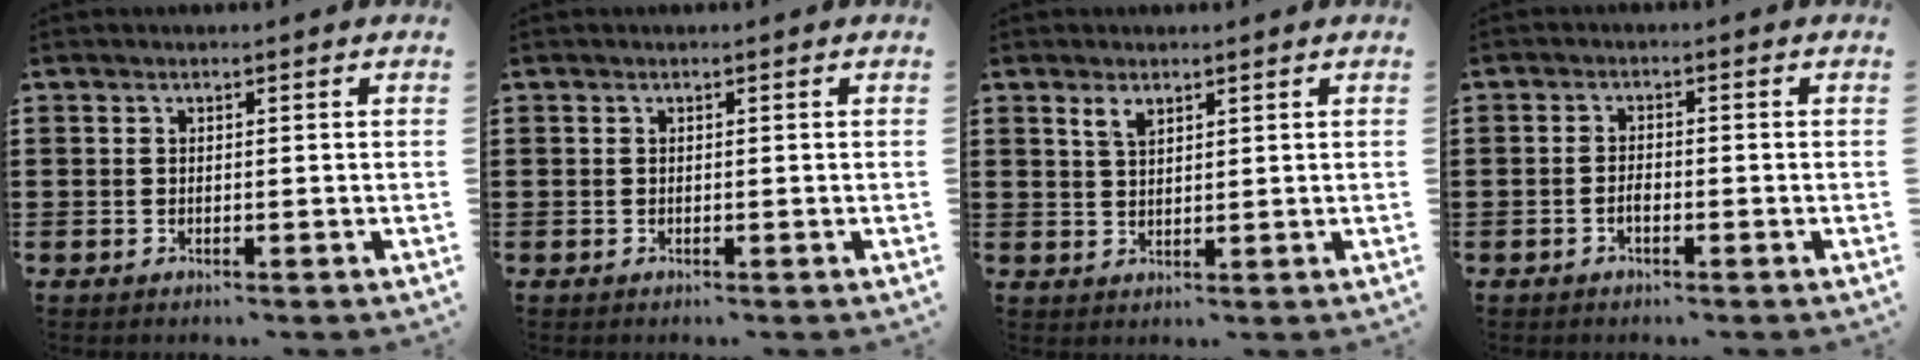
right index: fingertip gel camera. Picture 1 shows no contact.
{"total": 0.0}
{"total": 2.2, "force": [1.5, 1.0, 1.3], "torque": [-0.029, 0.002, 0.028]}
{"total": 1.5, "force": [-0.8, 0.4, 1.3], "torque": [-0.026, -0.004, -0.014]}